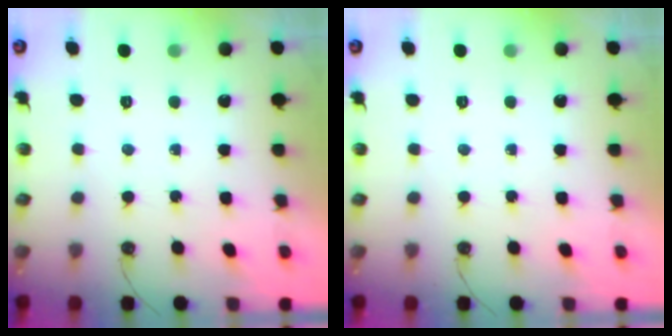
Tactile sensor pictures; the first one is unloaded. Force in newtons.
{"total": 0.0}